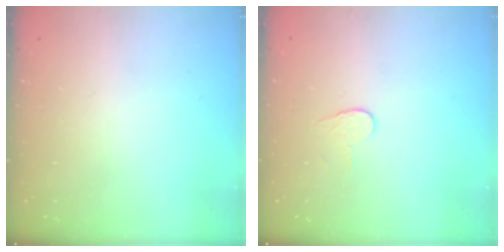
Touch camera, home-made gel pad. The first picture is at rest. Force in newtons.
{"total": 3.7, "press": 3.7, "slide": 0.3}